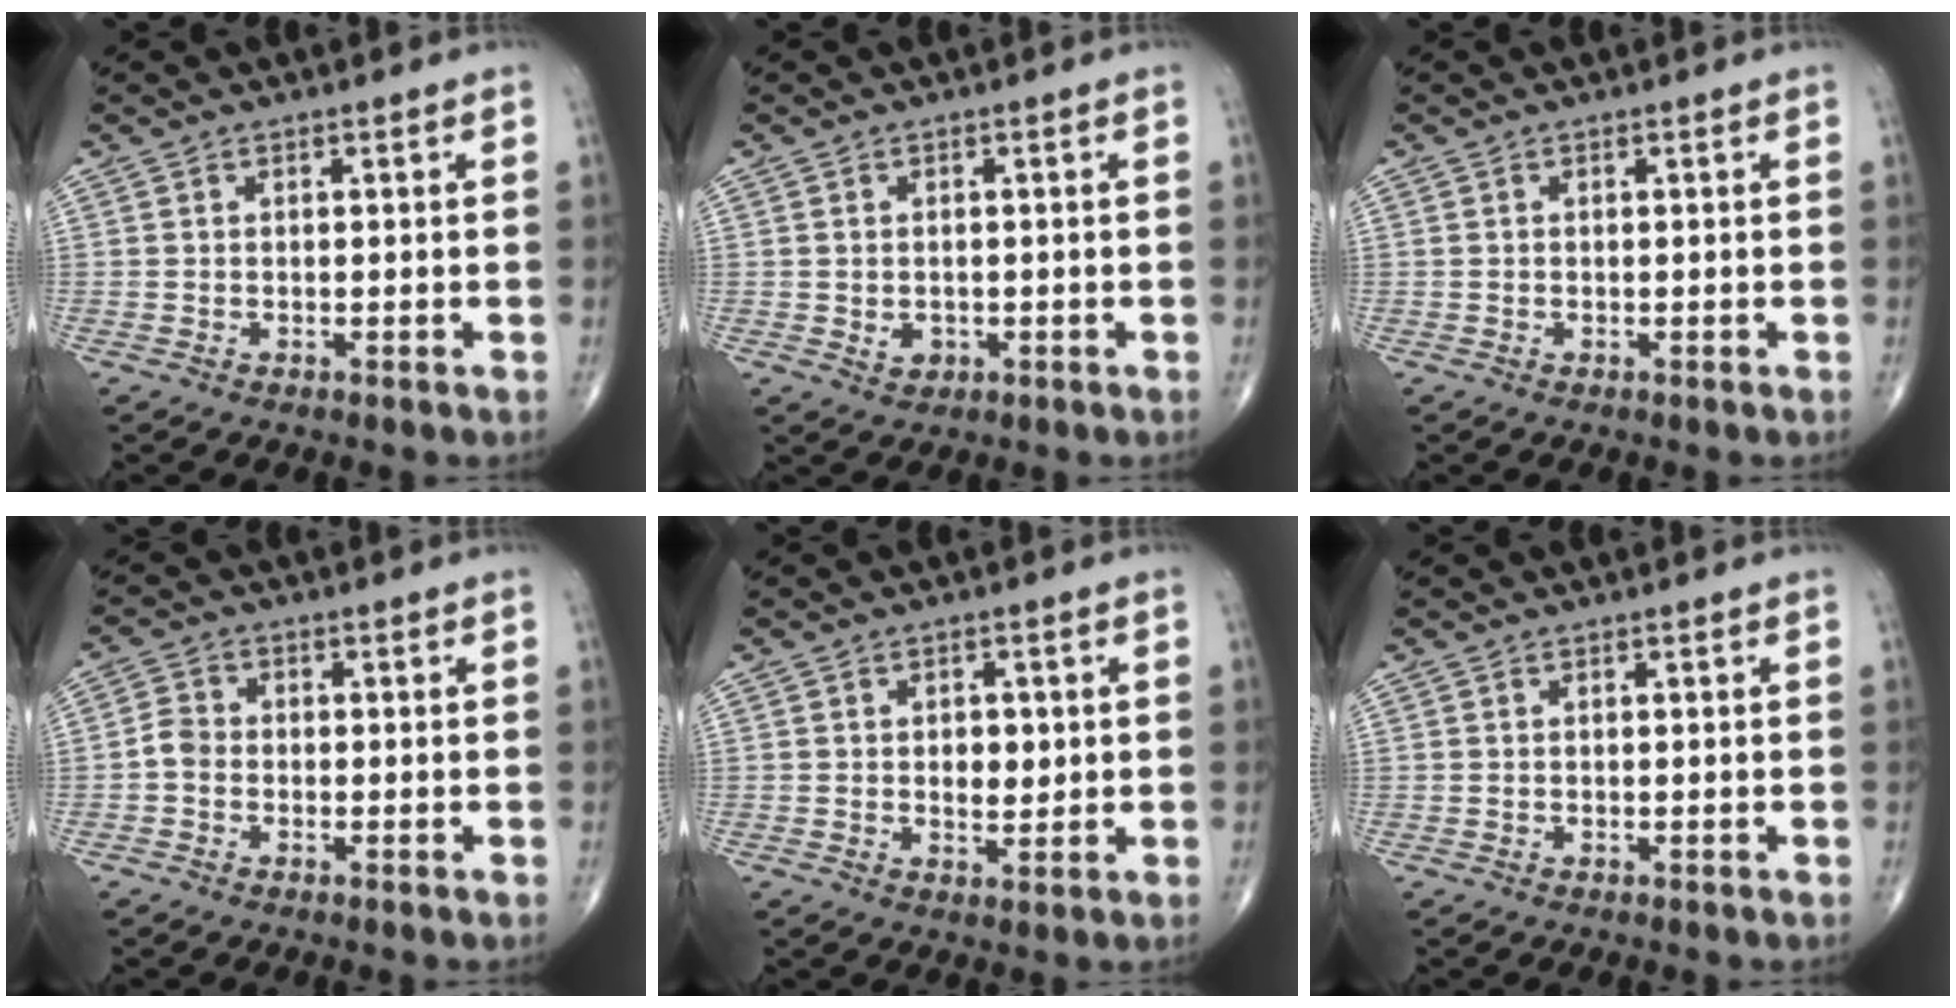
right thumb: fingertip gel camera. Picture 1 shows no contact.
{"total": 2.4, "force": [-0.4, 1.9, 1.4], "torque": [-0.018, -0.002, 0.001]}
{"total": 0.0}
{"total": 2.9, "force": [-0.9, 2.3, 1.5], "torque": [-0.021, 0.007, -0.027]}
{"total": 4.2, "force": [0.5, 2.6, 3.2], "torque": [-0.032, -0.005, 0.011]}
{"total": 0.0}